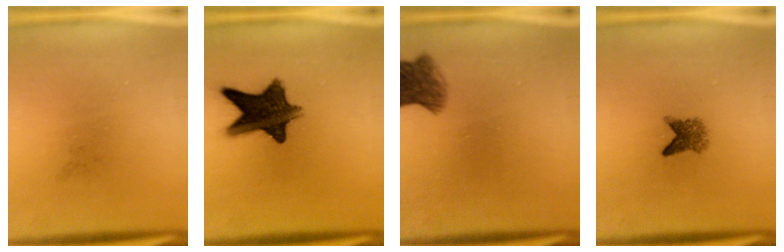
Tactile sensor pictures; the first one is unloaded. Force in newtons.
{"total": 12.2}
{"total": 5.0}
{"total": 2.7}